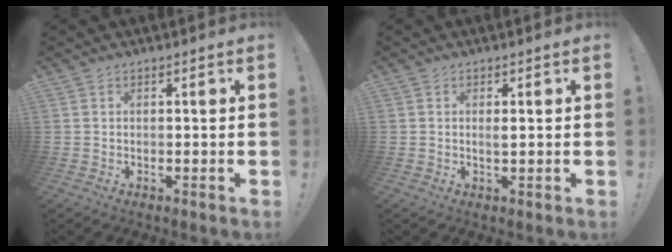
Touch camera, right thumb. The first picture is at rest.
{"total": 1.2, "force": [0.2, 0.3, 1.2], "torque": [-0.012, -0.005, 0.000]}